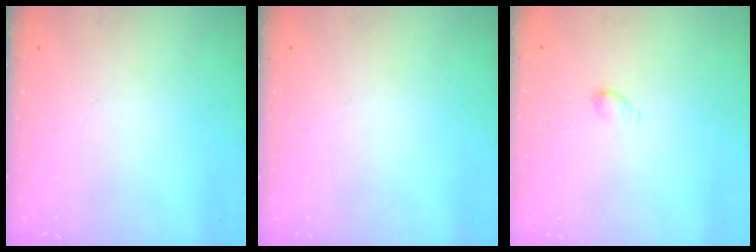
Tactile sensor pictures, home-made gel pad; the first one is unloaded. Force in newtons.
{"total": 0.0}
{"total": 2.8, "press": 2.8, "slide": 0.5}